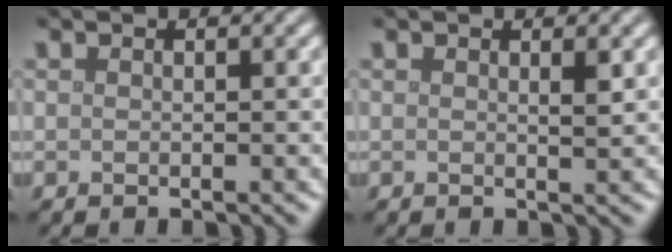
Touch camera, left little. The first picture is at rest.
{"total": 0.7, "force": [0.4, 0.0, 0.6], "torque": [-0.007, -0.003, 0.006]}